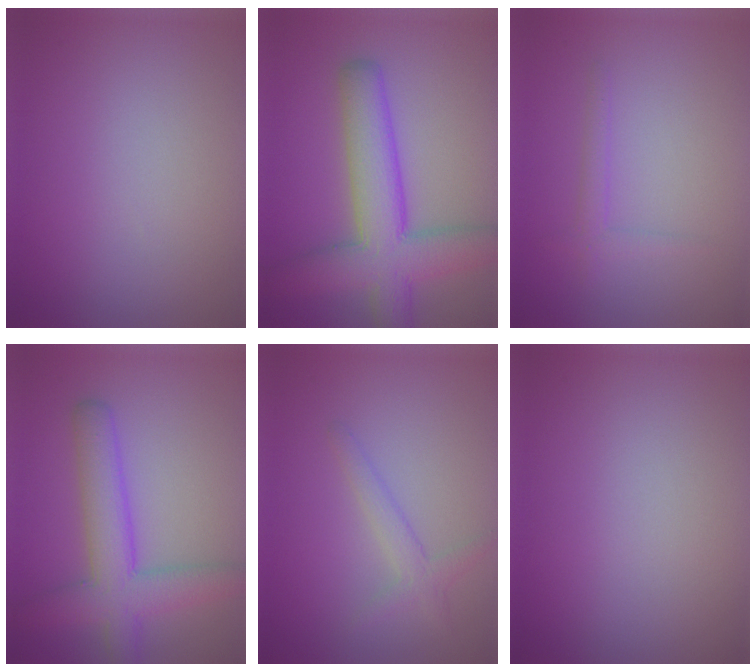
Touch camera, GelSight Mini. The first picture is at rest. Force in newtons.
{"total": 7.9, "press": 7.9, "slide": 0.3}
{"total": 1.3, "press": 1.3, "slide": 0.1}
{"total": 5.8, "press": 5.8, "slide": 0.3}
{"total": 1.9, "press": 1.9, "slide": 0.1}
{"total": 0.0}